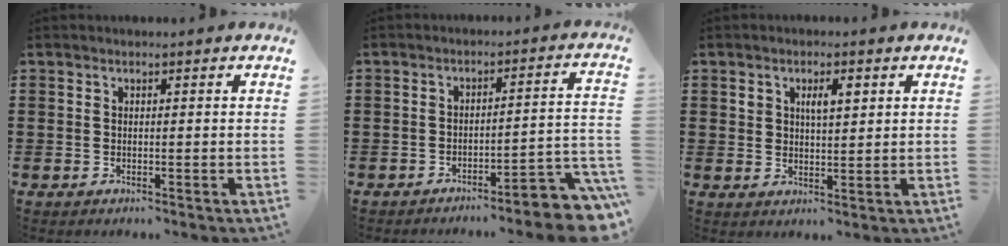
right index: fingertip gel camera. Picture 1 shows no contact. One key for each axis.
{"total": 4.9, "fx": -4.2, "fy": 0.4, "fz": 2.7, "tx": -0.043, "ty": -0.010, "tz": -0.083}
{"total": 3.5, "fx": 1.4, "fy": 1.6, "fz": 2.8, "tx": -0.043, "ty": 0.001, "tz": 0.020}